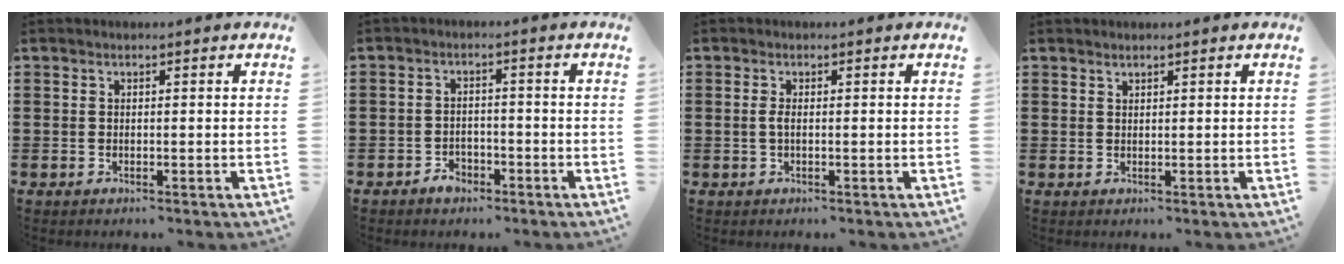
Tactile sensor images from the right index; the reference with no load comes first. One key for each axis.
{"total": 2.6, "fx": -1.9, "fy": 1.5, "fz": 0.8, "tx": -0.017, "ty": 0.002, "tz": -0.039}
{"total": 1.4, "fx": -0.1, "fy": 0.5, "fz": 1.4, "tx": -0.033, "ty": -0.002, "tz": -0.006}
{"total": 0.8, "fx": 0.8, "fy": 0.3, "fz": 0.0, "tx": -0.002, "ty": 0.001, "tz": 0.015}